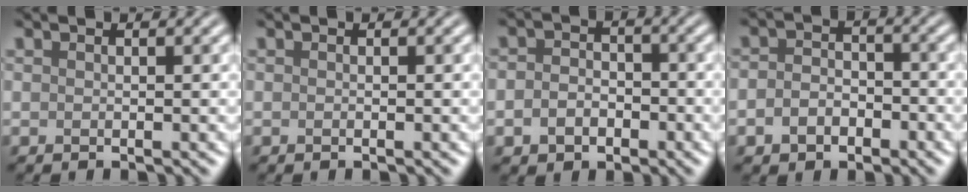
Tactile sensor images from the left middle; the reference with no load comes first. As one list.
[{"total": 0.0}, {"total": 3.1, "force": [-1.2, 2.3, 1.6], "torque": [-0.028, -0.001, -0.027]}, {"total": 3.1, "force": [-1.4, 2.2, 1.7], "torque": [-0.033, 0.001, -0.032]}]